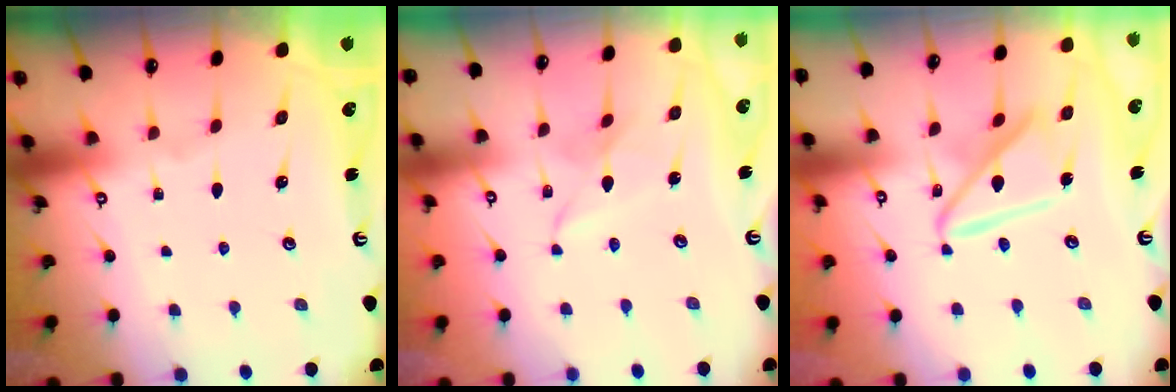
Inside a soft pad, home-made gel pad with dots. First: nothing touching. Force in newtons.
{"total": 2.2, "press": 2.2, "slide": 0.3}
{"total": 15.9, "press": 15.9, "slide": 1.7}